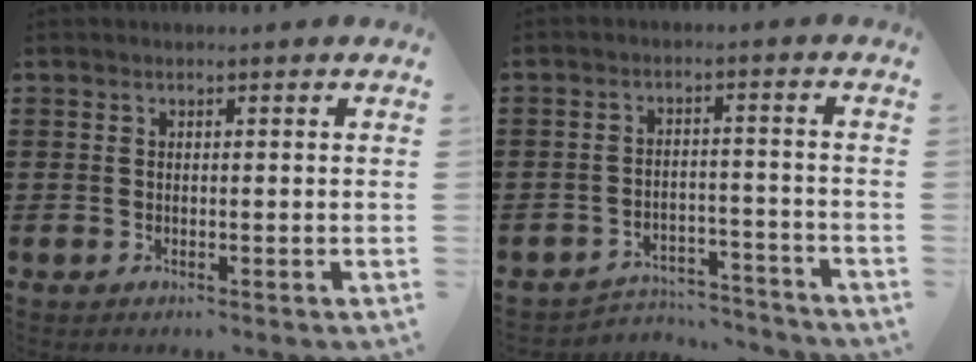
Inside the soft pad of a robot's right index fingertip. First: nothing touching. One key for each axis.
{"total": 4.5, "fx": -4.4, "fy": 0.8, "fz": 0.6, "tx": -0.013, "ty": 0.007, "tz": -0.089}